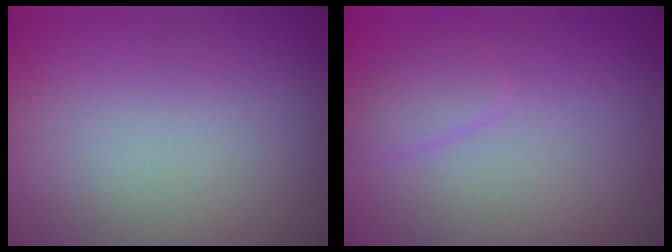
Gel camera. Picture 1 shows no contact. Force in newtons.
{"total": 1.4, "press": 1.4, "slide": 0.2}